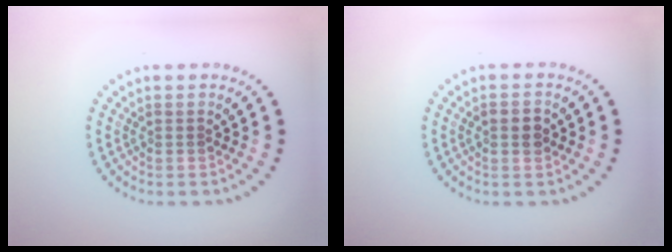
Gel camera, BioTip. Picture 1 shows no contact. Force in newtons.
{"total": 1.8, "press": 1.7, "slide": 0.1}